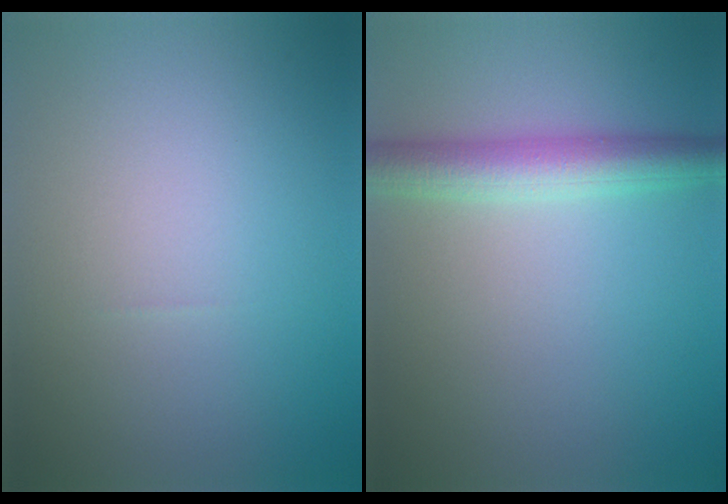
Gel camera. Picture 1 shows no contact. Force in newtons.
{"total": 4.2, "press": 4.2, "slide": 0.1}